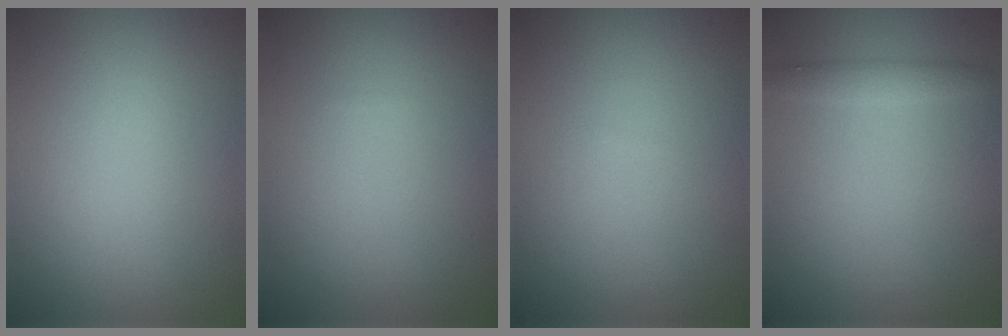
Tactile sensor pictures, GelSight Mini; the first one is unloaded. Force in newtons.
{"total": 0.0}
{"total": 0.0}
{"total": 1.5, "press": 1.5, "slide": 0.0}